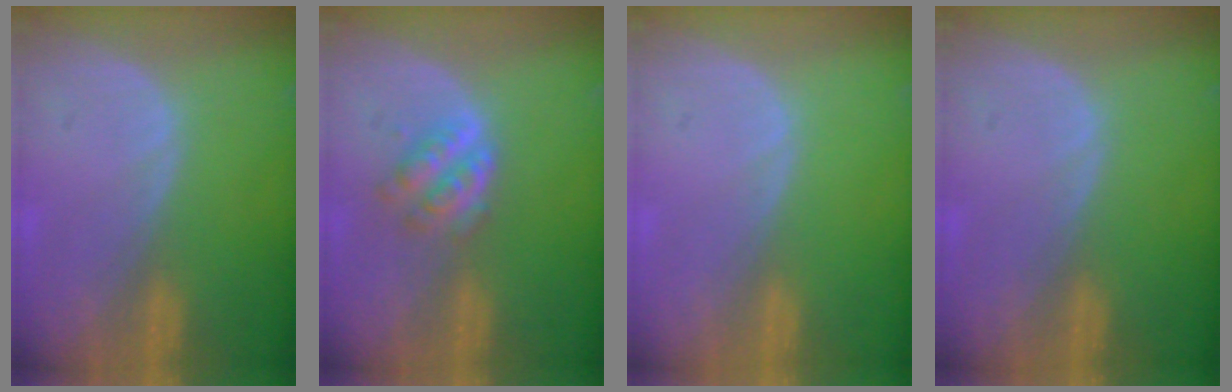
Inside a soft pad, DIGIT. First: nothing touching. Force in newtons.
{"total": 4.8, "press": 4.4, "slide": 2.1}
{"total": 0.0}
{"total": 0.0}